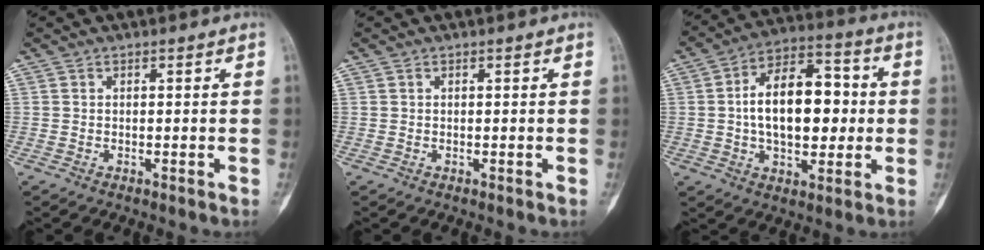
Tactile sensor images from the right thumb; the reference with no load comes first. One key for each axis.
{"total": 0.0}
{"total": 17.2, "fx": 0.5, "fy": 9.8, "fz": 14.1, "tx": -0.191, "ty": 0.026, "tz": 0.004}